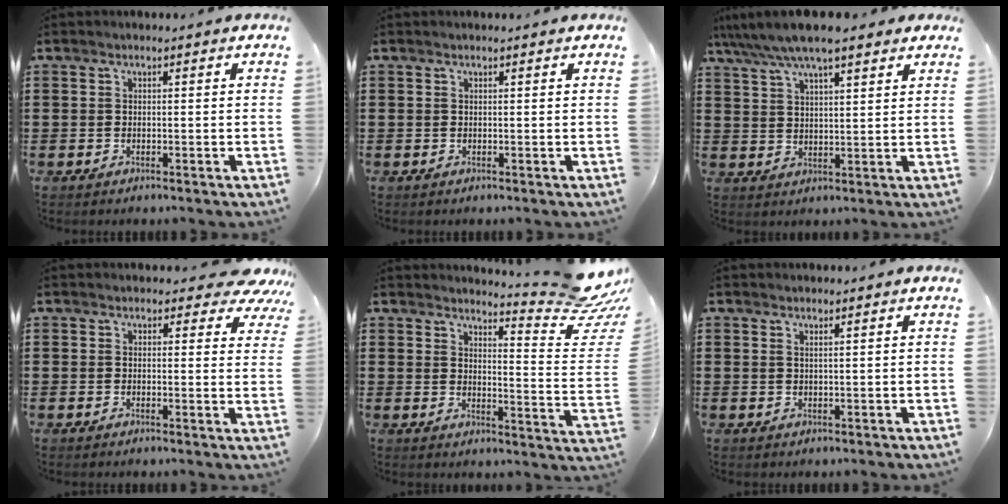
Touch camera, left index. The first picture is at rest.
{"total": 0.0}
{"total": 7.5, "force": [6.2, 1.8, 3.9], "torque": [-0.094, -0.011, 0.110]}
{"total": 3.7, "force": [2.9, 1.4, 1.7], "torque": [-0.020, -0.012, 0.048]}
{"total": 9.4, "force": [8.3, 0.7, 4.4], "torque": [-0.061, -0.074, 0.136]}
{"total": 0.8, "force": [0.6, 0.0, 0.6], "torque": [-0.013, -0.002, 0.011]}